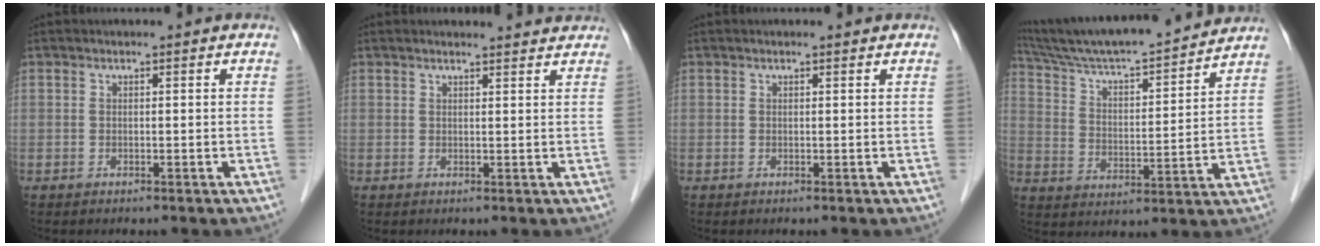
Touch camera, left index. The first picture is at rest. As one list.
[{"total": 4.7, "force": [4.6, 0.5, 0.8], "torque": [-0.013, 0.006, 0.043]}, {"total": 0.5, "force": [0.5, 0.1, 0.2], "torque": [-0.013, 0.005, 0.007]}, {"total": 20.2, "force": [18.5, 0.6, 8.1], "torque": [-0.141, 0.008, 0.290]}]